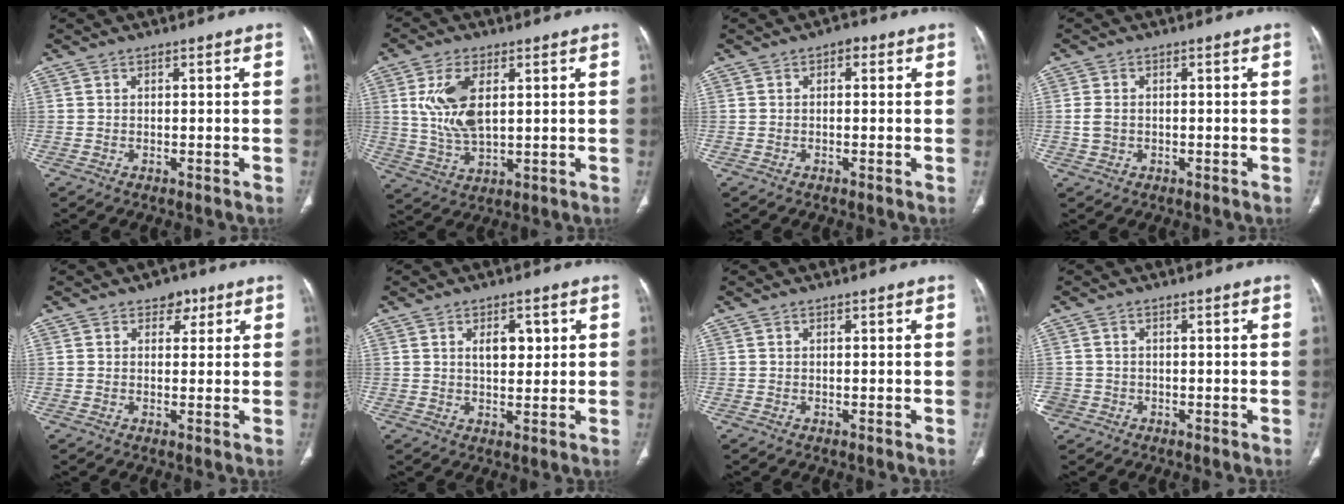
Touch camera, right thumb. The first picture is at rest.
{"total": 10.4, "force": [2.4, 5.4, 8.6], "torque": [-0.173, -0.010, 0.052]}
{"total": 1.4, "force": [0.4, 1.0, 0.9], "torque": [0.001, 0.004, -0.004]}
{"total": 2.7, "force": [-0.3, 2.1, 1.6], "torque": [-0.036, 0.005, -0.004]}
{"total": 3.3, "force": [1.8, 2.4, 1.4], "torque": [0.011, -0.005, 0.020]}
{"total": 5.1, "force": [1.6, 2.8, 3.9], "torque": [-0.046, -0.008, 0.026]}
{"total": 0.0}
{"total": 2.9, "force": [-1.2, 2.6, 0.6], "torque": [-0.011, 0.010, -0.022]}